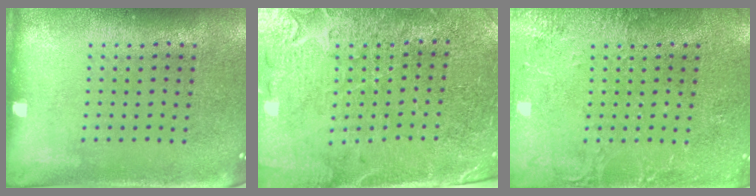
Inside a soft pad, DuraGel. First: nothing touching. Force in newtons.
{"total": 3.3, "press": 3.1, "slide": 1.0}
{"total": 2.8, "press": 2.8, "slide": 0.4}